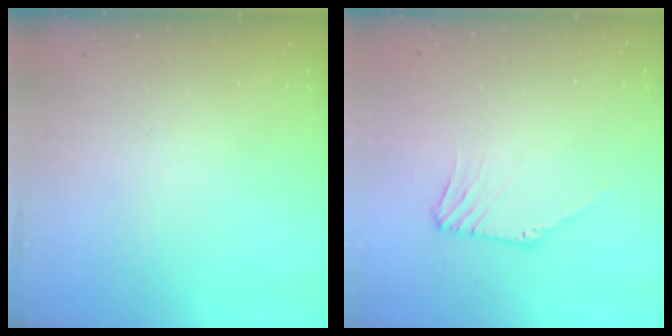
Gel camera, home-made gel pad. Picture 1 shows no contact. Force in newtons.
{"total": 0.7, "press": 0.5, "slide": 0.4}